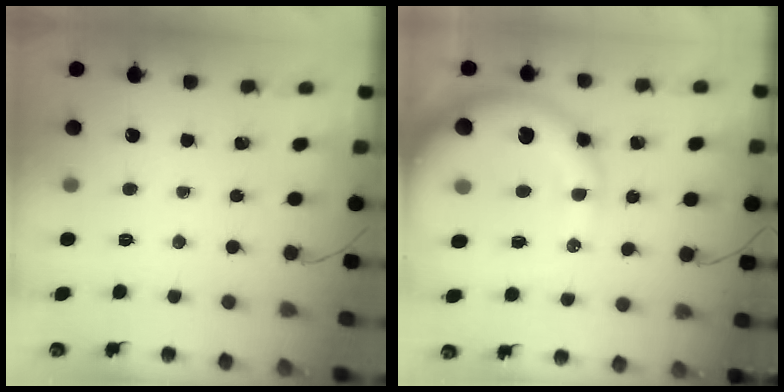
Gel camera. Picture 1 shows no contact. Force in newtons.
{"total": 14.7, "press": 14.2, "slide": 3.7}